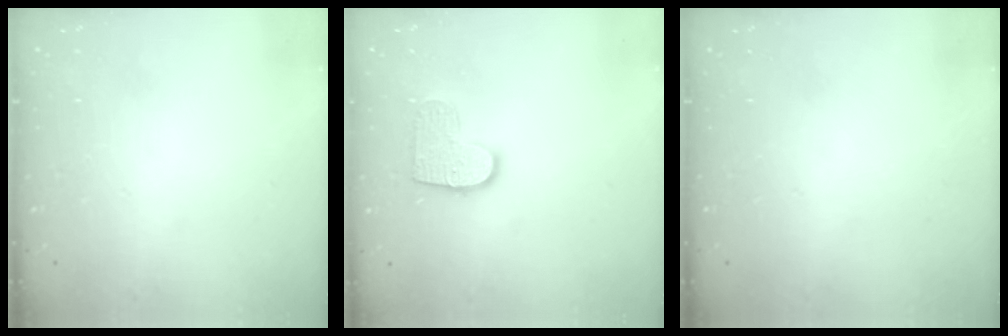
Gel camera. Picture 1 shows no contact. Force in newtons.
{"total": 9.9, "press": 9.9, "slide": 0.4}
{"total": 0.0}